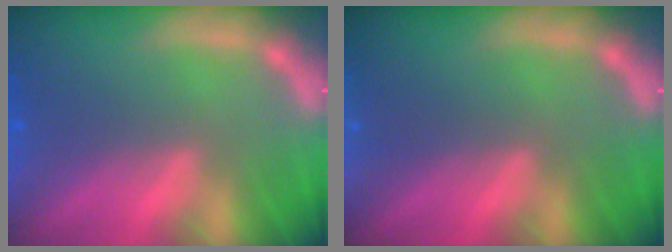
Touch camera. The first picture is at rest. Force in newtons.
{"total": 1.4}